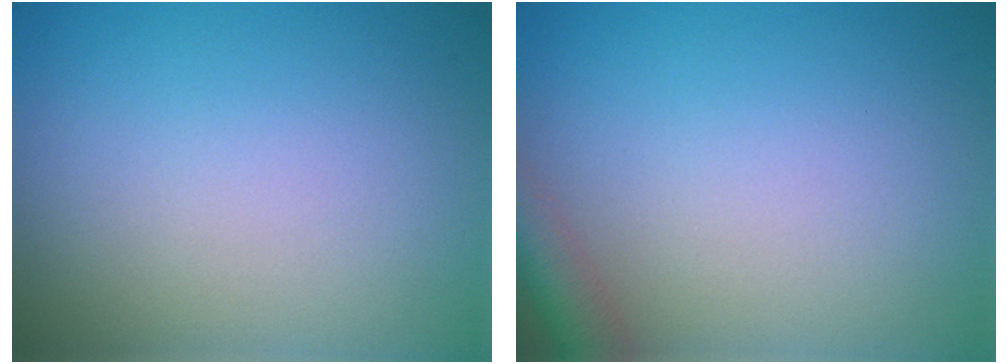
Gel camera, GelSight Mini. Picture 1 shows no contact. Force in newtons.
{"total": 2.7, "press": 2.7, "slide": 0.1}